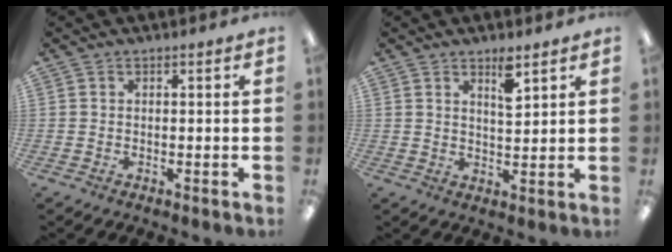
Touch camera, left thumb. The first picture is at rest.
{"total": 5.4, "force": [3.4, 1.8, 3.9], "torque": [-0.054, -0.015, 0.052]}